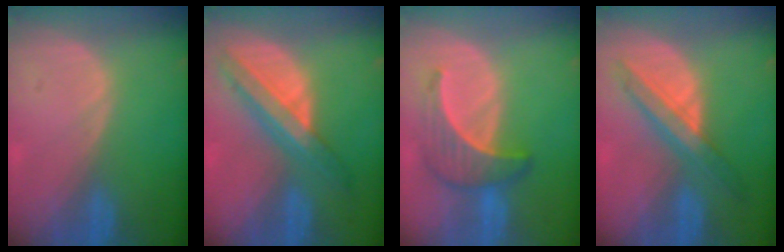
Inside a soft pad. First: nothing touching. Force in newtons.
{"total": 8.3, "press": 7.0, "slide": 4.4}
{"total": 6.2, "press": 6.1, "slide": 1.1}
{"total": 6.3, "press": 6.3, "slide": 0.3}